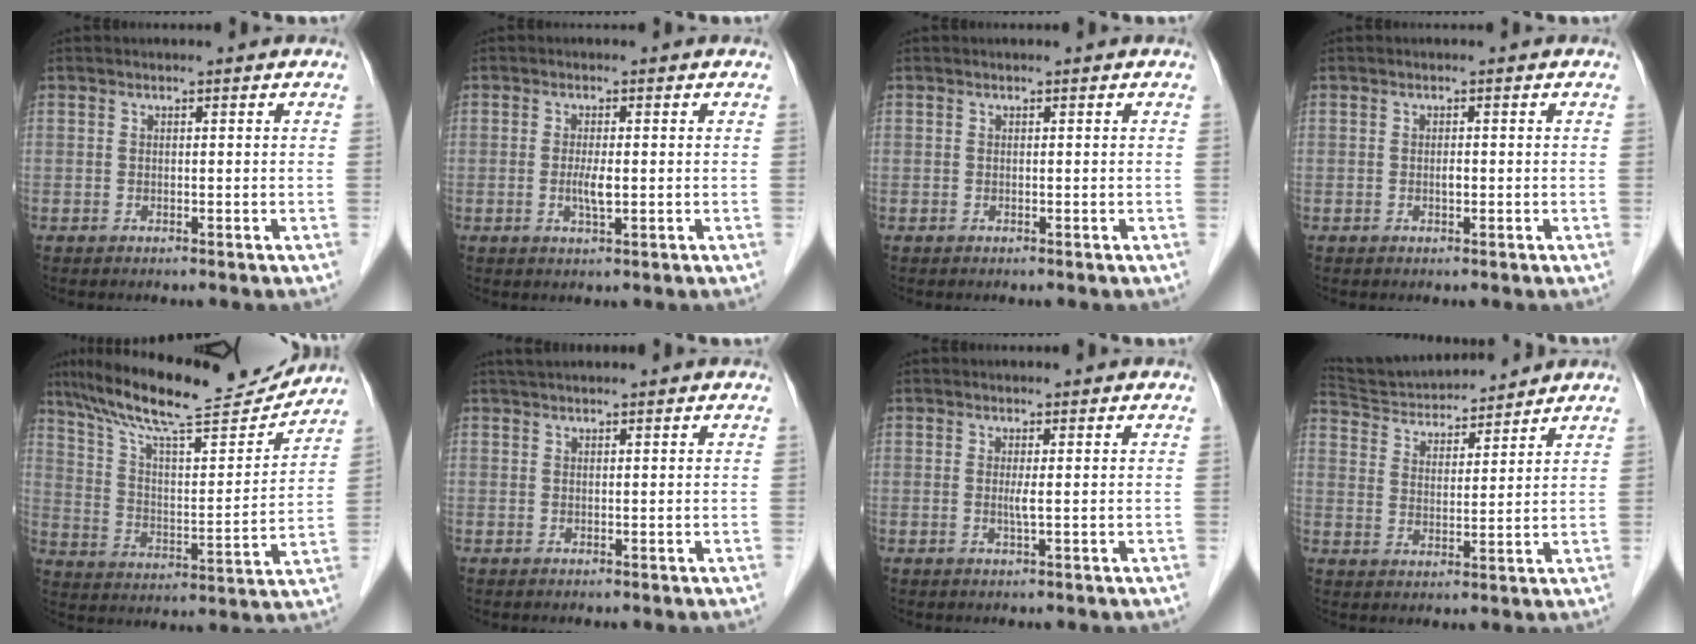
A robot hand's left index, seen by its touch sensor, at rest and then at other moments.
{"total": 2.5, "force": [-0.3, 0.5, 2.5], "torque": [-0.053, -0.003, -0.003]}
{"total": 0.0}
{"total": 0.8, "force": [-0.2, 0.4, 0.7], "torque": [-0.013, 0.001, -0.003]}
{"total": 20.5, "force": [18.2, 2.1, 9.1], "torque": [-0.163, 0.006, 0.285]}
{"total": 3.3, "force": [3.0, 0.2, 1.4], "torque": [-0.017, 0.035, 0.049]}
{"total": 1.2, "force": [0.1, -0.2, 1.2], "torque": [-0.027, -0.002, 0.001]}
{"total": 12.9, "force": [12.4, 1.8, 3.1], "torque": [-0.062, 0.023, 0.212]}